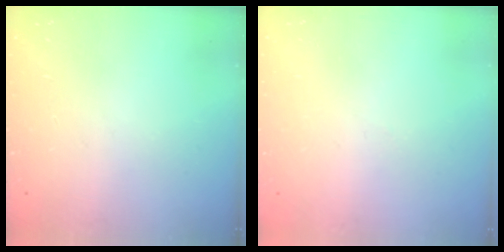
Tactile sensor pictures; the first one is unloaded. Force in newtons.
{"total": 1.8, "press": 1.6, "slide": 0.6}